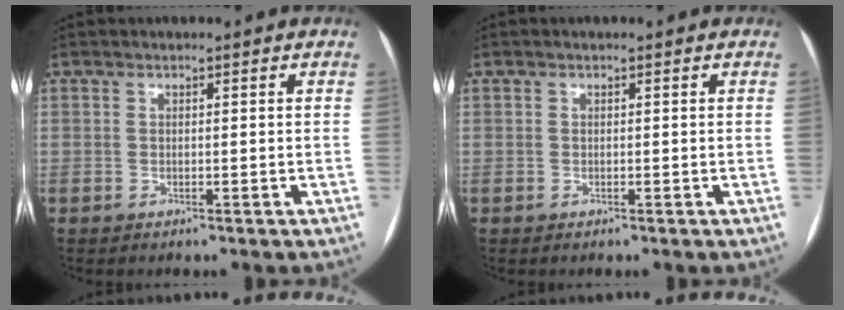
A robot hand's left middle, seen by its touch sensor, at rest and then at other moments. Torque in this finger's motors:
{"motor_torque": [0.11, -0.09, -0.03, -0.01]}